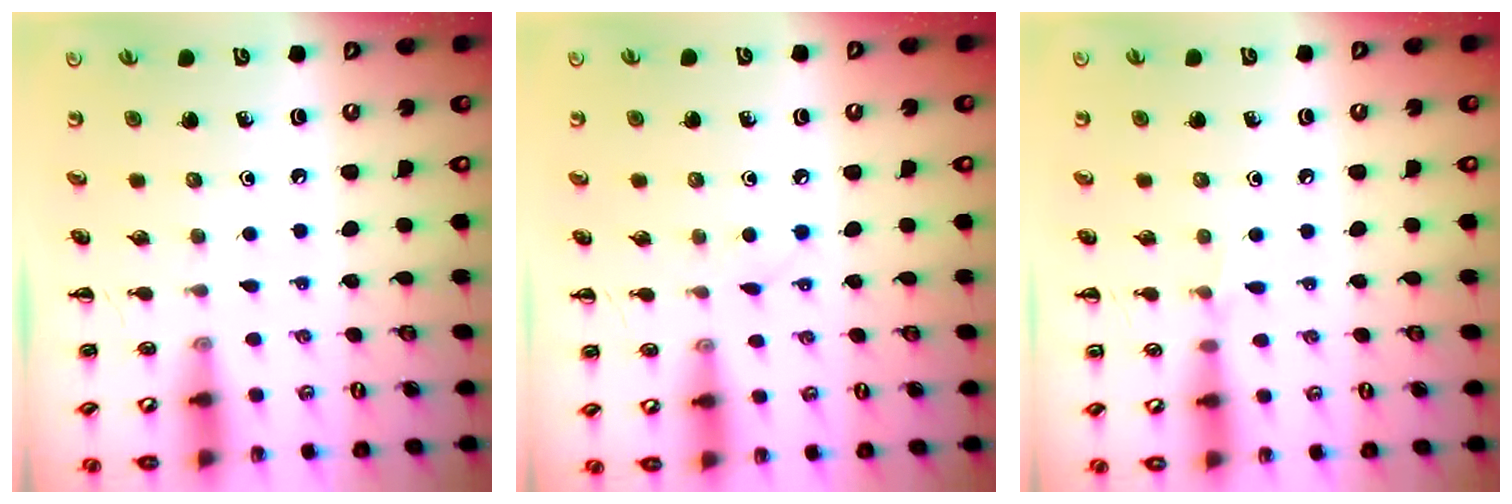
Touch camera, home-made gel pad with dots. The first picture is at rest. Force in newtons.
{"total": 2.7, "press": 2.6, "slide": 0.9}
{"total": 4.4, "press": 4.1, "slide": 1.5}